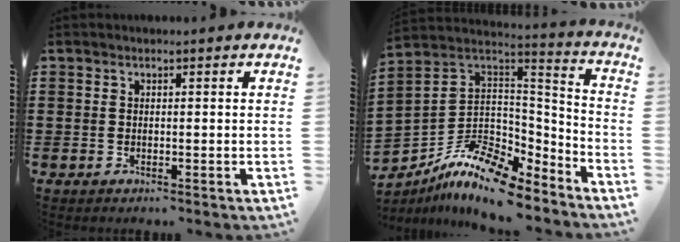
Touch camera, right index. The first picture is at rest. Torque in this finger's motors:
{"motor_torque": [1.19, -0.95, 0.55, 0.05]}